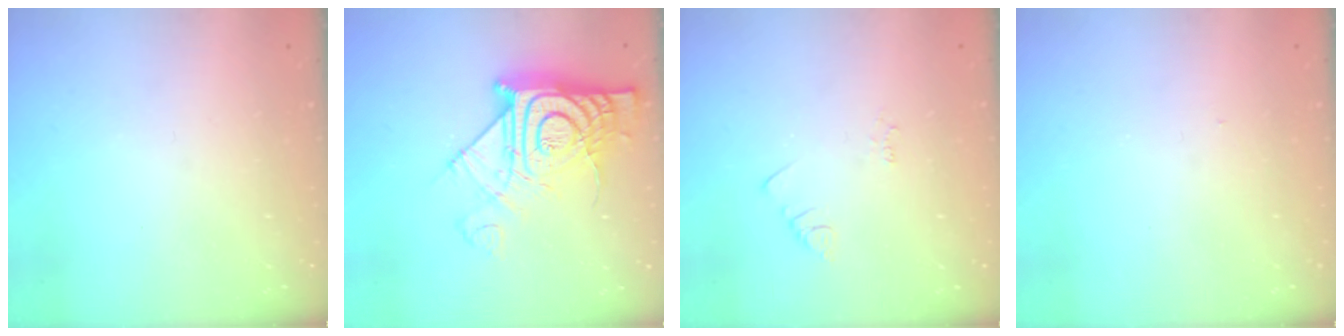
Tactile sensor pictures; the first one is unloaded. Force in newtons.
{"total": 15.9, "press": 15.7, "slide": 1.9}
{"total": 2.2, "press": 2.1, "slide": 0.4}
{"total": 3.2, "press": 3.2, "slide": 0.5}